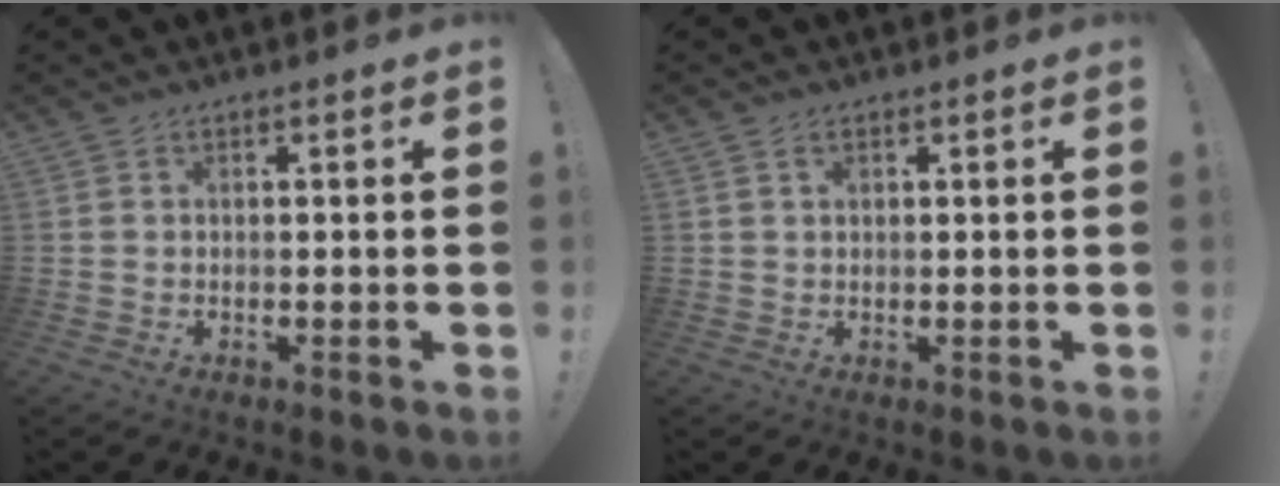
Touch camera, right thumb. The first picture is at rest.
{"total": 1.4, "force": [0.7, 0.9, 0.8], "torque": [-0.017, 0.003, 0.013]}